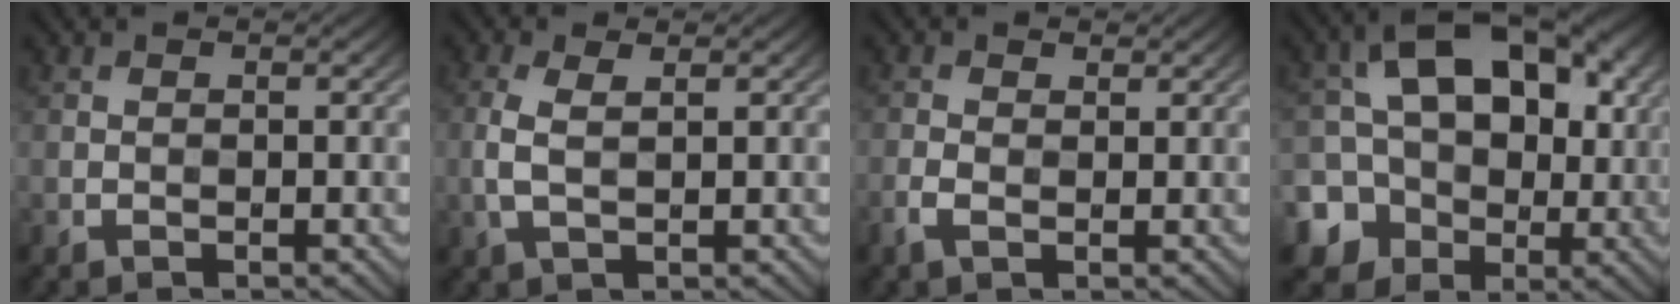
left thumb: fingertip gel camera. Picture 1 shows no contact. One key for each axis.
{"total": 3.1, "fx": 0.6, "fy": 1.3, "fz": 2.7, "tx": -0.075, "ty": 0.002, "tz": 0.012}
{"total": 2.1, "fx": 0.0, "fy": 1.3, "fz": 1.6, "tx": -0.044, "ty": 0.002, "tz": -0.004}
{"total": 15.0, "fx": -0.2, "fy": 12.3, "fz": 8.5, "tx": -0.153, "ty": 0.008, "tz": -0.026}